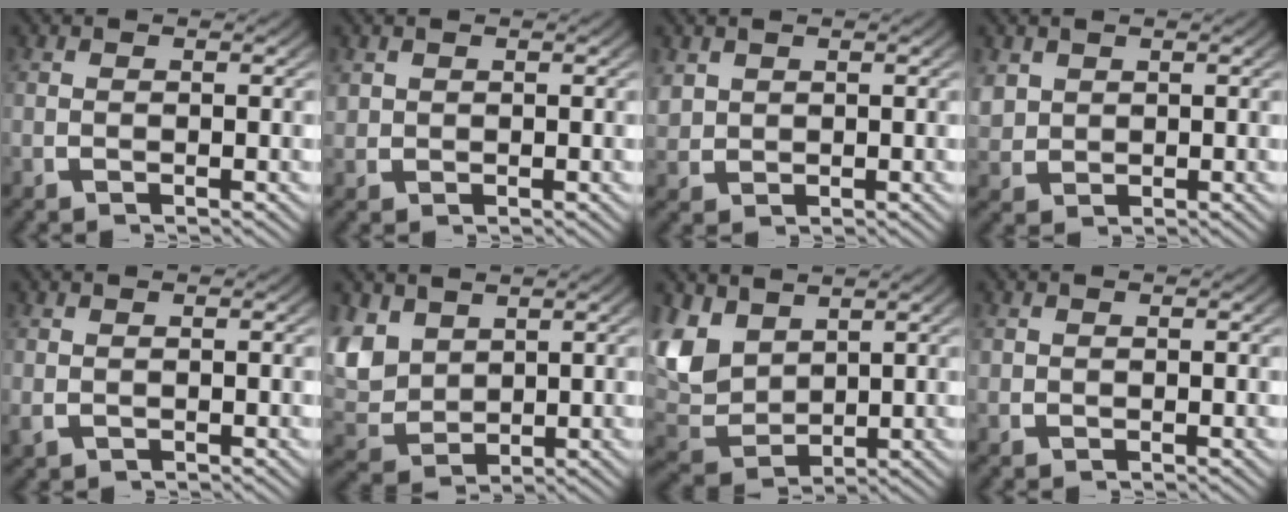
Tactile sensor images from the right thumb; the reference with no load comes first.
{"total": 1.3, "force": [0.6, 1.1, 0.4], "torque": [-0.015, -0.004, 0.018]}
{"total": 2.1, "force": [0.9, 1.7, 0.8], "torque": [-0.025, -0.005, 0.029]}
{"total": 2.9, "force": [0.8, 2.5, 1.2], "torque": [-0.040, -0.012, 0.032]}
{"total": 0.6, "force": [0.0, 0.5, 0.3], "torque": [-0.012, -0.004, 0.008]}
{"total": 6.7, "force": [0.8, 5.3, 4.1], "torque": [-0.129, -0.030, 0.038]}
{"total": 7.5, "force": [0.8, 5.7, 4.9], "torque": [-0.151, -0.030, 0.036]}
{"total": 0.8, "force": [0.4, 0.7, 0.2], "torque": [-0.006, -0.003, 0.010]}